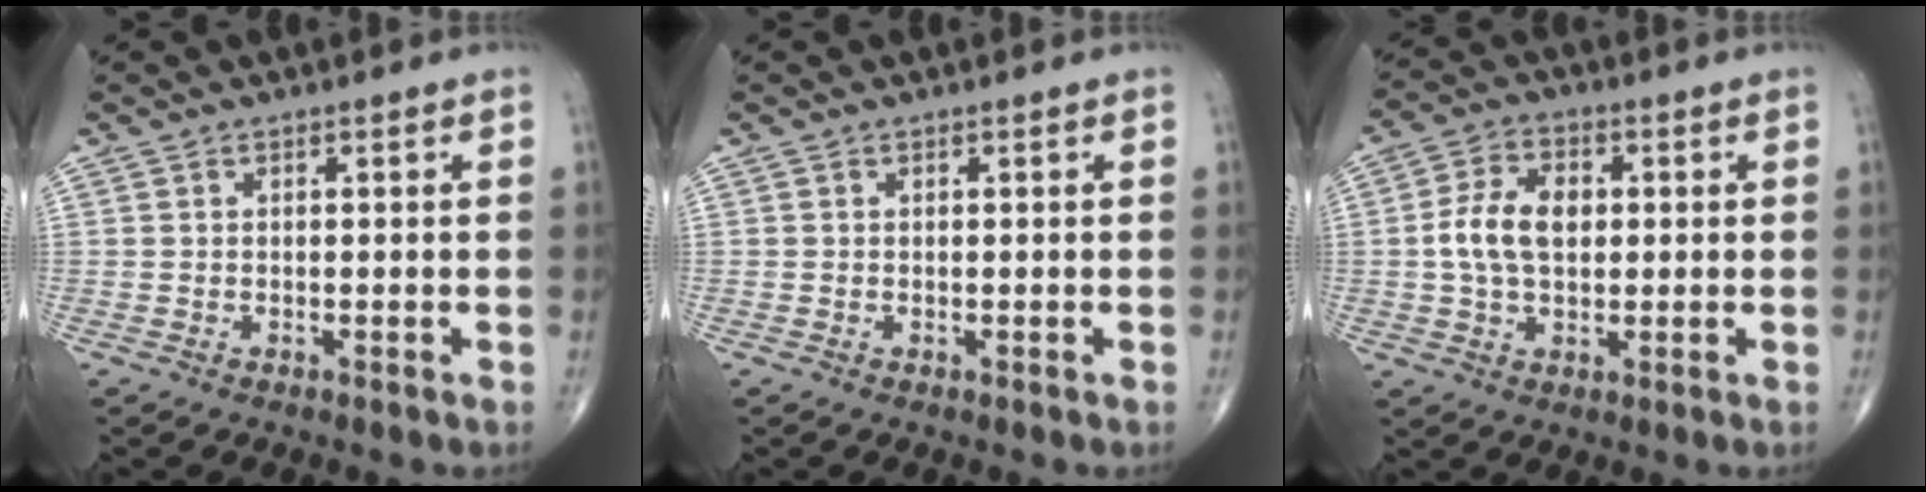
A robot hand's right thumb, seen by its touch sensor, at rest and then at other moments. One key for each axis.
{"total": 0.0}
{"total": 8.8, "fx": 0.6, "fy": 5.7, "fz": 6.7, "tx": -0.121, "ty": 0.013, "tz": 0.007}